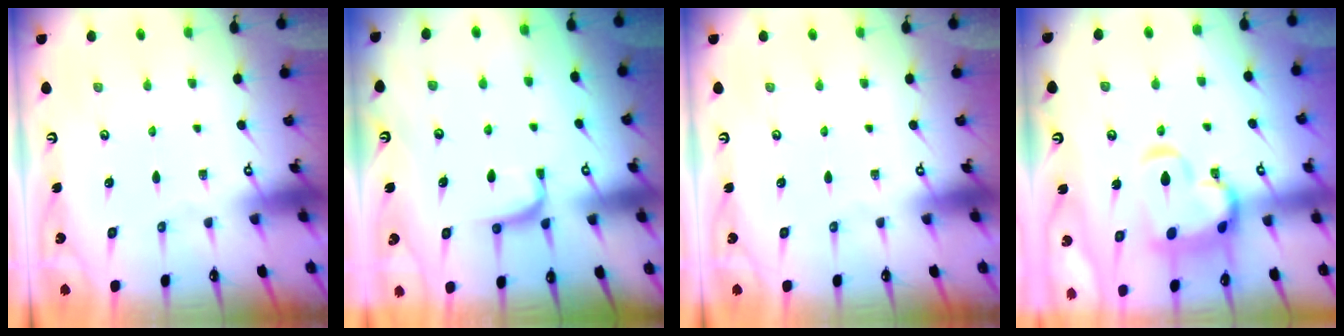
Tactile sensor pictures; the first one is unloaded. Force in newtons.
{"total": 0.5, "press": 0.0, "slide": 0.5}
{"total": 0.0}
{"total": 9.7, "press": 9.5, "slide": 1.8}